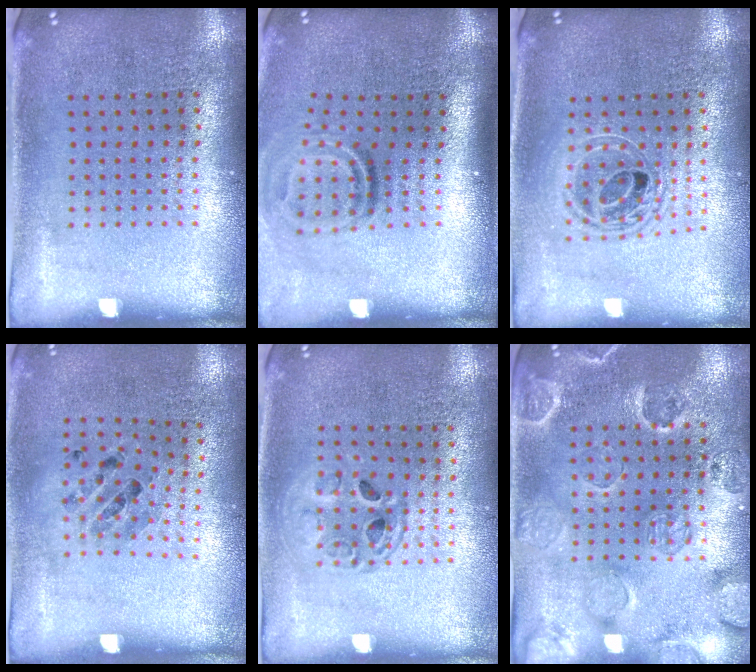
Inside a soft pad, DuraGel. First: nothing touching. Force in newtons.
{"total": 2.0, "press": 1.1, "slide": 1.6}
{"total": 1.6, "press": 1.4, "slide": 0.9}
{"total": 0.9, "press": 0.7, "slide": 0.5}
{"total": 1.3, "press": 1.2, "slide": 0.5}
{"total": 2.4, "press": 2.1, "slide": 1.1}